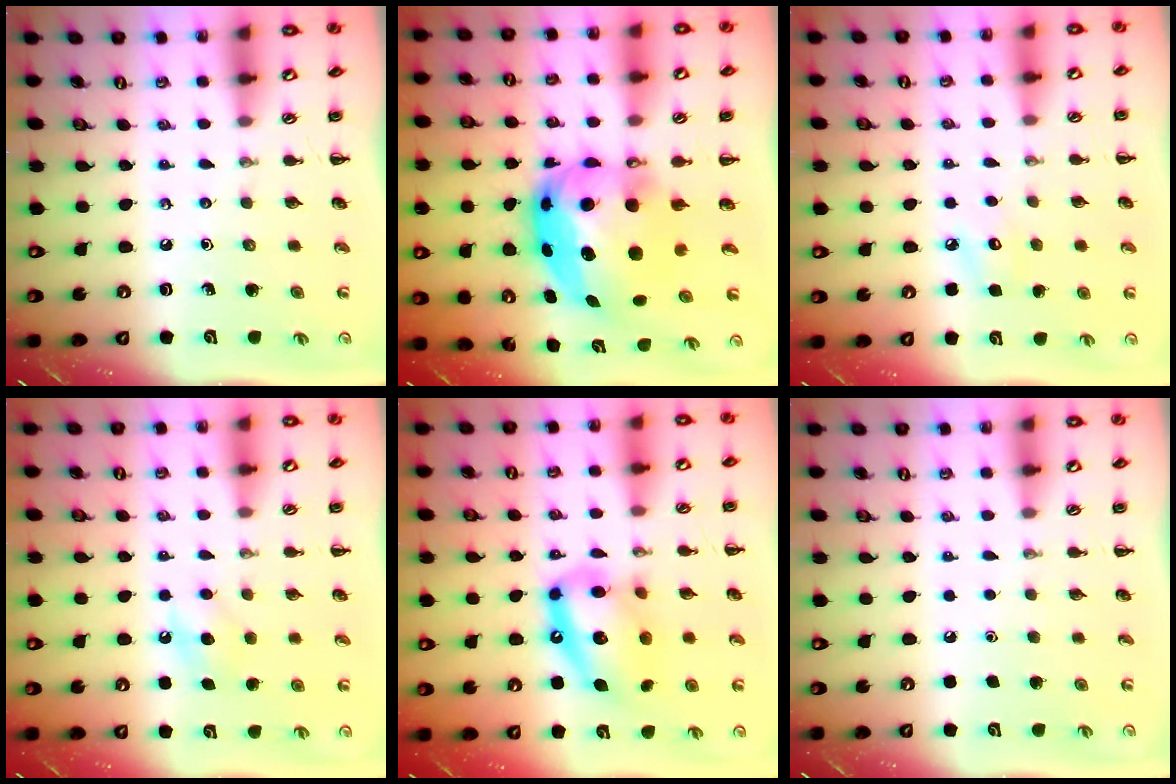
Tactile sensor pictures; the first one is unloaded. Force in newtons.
{"total": 12.1, "press": 11.8, "slide": 3.0}
{"total": 5.9, "press": 5.7, "slide": 1.5}
{"total": 7.6, "press": 7.4, "slide": 1.8}
{"total": 15.8, "press": 15.3, "slide": 3.9}
{"total": 1.7, "press": 1.7, "slide": 0.1}